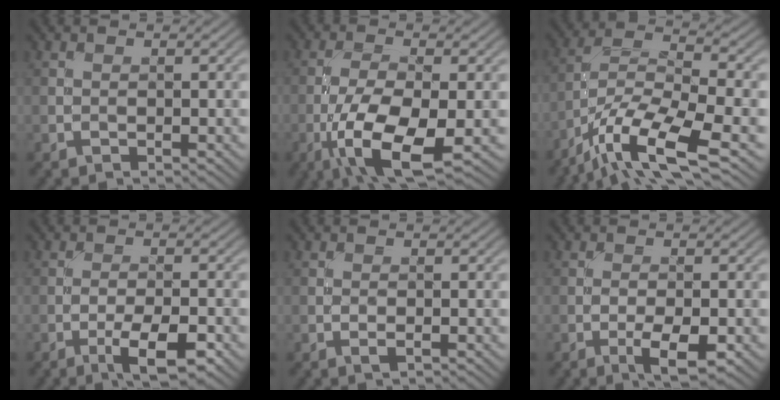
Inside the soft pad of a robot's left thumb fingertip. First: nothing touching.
{"total": 10.6, "force": [-4.2, 3.7, 9.0], "torque": [-0.179, -0.012, -0.079]}
{"total": 13.1, "force": [-8.1, 3.6, 9.7], "torque": [-0.190, -0.008, -0.159]}
{"total": 5.6, "force": [-2.9, 1.5, 4.5], "torque": [-0.079, 0.005, -0.048]}
{"total": 0.9, "force": [-0.2, 0.3, 0.9], "torque": [-0.017, 0.000, -0.006]}
{"total": 4.2, "force": [-1.8, 1.3, 3.5], "torque": [-0.061, 0.000, -0.029]}